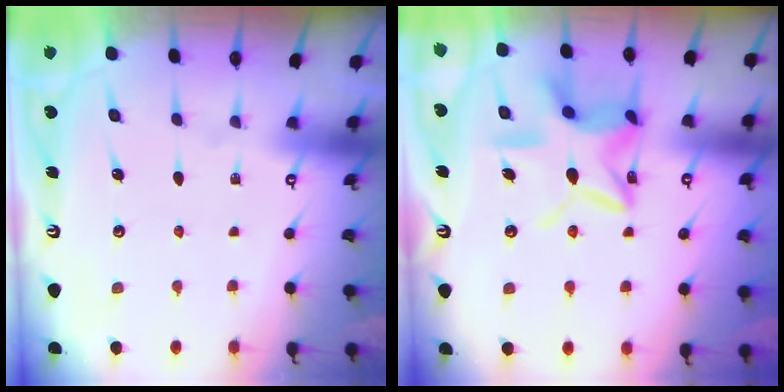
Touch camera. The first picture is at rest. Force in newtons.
{"total": 13.8, "press": 13.8, "slide": 1.2}